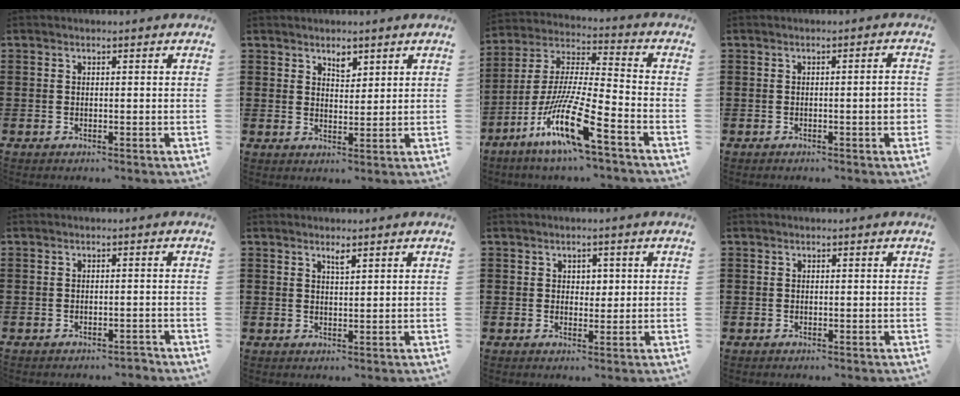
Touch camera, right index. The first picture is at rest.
{"total": 2.5, "force": [2.0, 1.2, 1.1], "torque": [-0.017, -0.001, 0.034]}
{"total": 14.6, "force": [-9.2, 1.5, 11.2], "torque": [-0.236, 0.002, -0.178]}
{"total": 3.0, "force": [-0.6, 0.2, 2.9], "torque": [-0.048, -0.002, -0.011]}
{"total": 1.3, "force": [-1.2, 0.1, 0.4], "torque": [-0.011, 0.000, -0.025]}
{"total": 1.4, "force": [1.1, 0.2, 0.9], "torque": [-0.011, -0.004, 0.017]}
{"total": 1.7, "force": [0.6, 1.4, 0.7], "torque": [-0.010, 0.005, 0.007]}
{"total": 0.0}